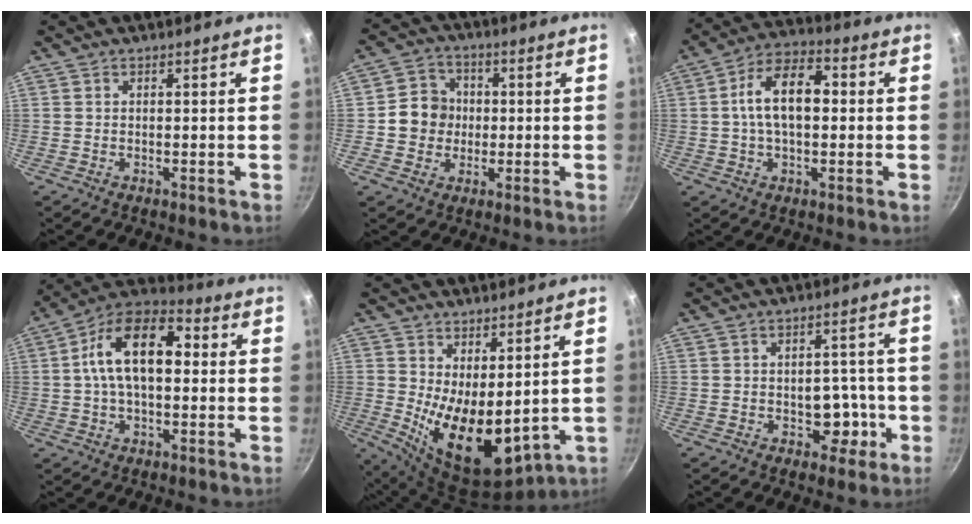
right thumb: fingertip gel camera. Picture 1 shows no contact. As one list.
[{"total": 8.0, "force": [-0.1, 7.4, 3.0], "torque": [-0.014, 0.014, -0.016]}, {"total": 12.2, "force": [0.9, 7.0, 10.0], "torque": [-0.150, 0.034, 0.003]}, {"total": 16.0, "force": [1.8, 9.3, 12.9], "torque": [-0.194, 0.034, 0.009]}, {"total": 13.3, "force": [1.9, 6.9, 11.3], "torque": [-0.160, -0.046, 0.052]}, {"total": 6.5, "force": [-2.0, 4.9, 3.8], "torque": [-0.006, 0.023, -0.022]}]